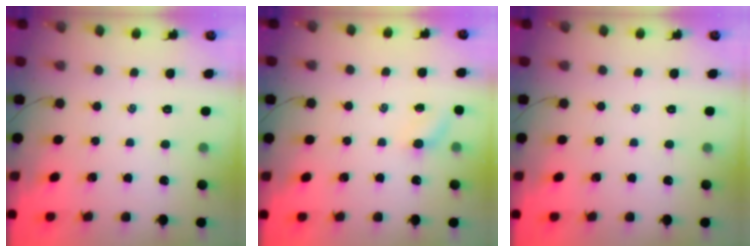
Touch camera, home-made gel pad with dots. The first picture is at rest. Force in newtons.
{"total": 4.4, "press": 4.3, "slide": 0.9}
{"total": 0.0}